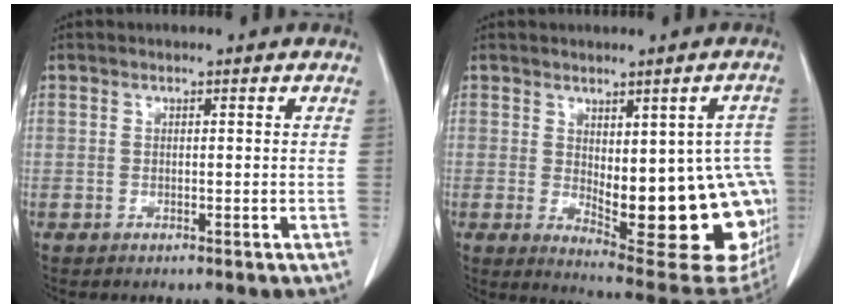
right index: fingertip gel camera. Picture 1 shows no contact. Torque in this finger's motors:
{"motor_torque": [1.72, -0.42, 0.41, 0.07]}